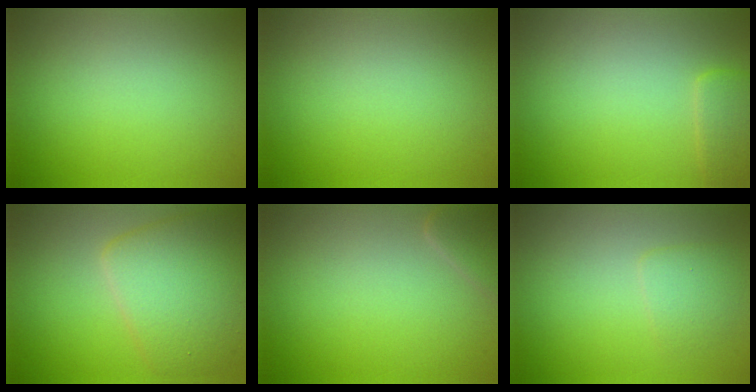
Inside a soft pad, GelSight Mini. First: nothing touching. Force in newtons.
{"total": 0.0}
{"total": 1.9, "press": 1.9, "slide": 0.2}
{"total": 6.9, "press": 6.9, "slide": 0.2}
{"total": 1.9, "press": 1.9, "slide": 0.1}
{"total": 1.6, "press": 1.6, "slide": 0.1}